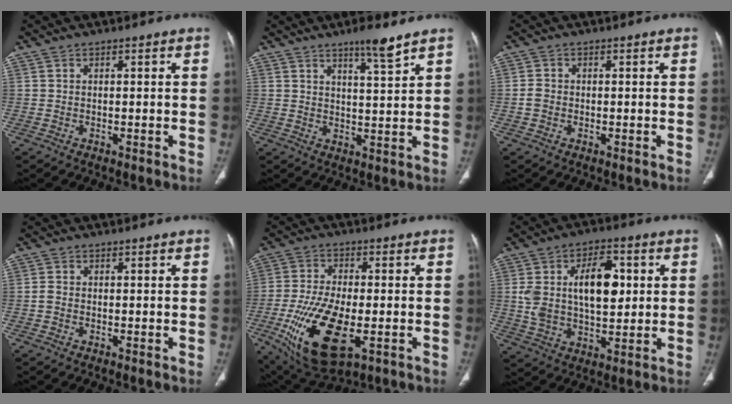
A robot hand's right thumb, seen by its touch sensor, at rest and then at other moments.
{"total": 5.6, "force": [4.1, 0.3, 3.7], "torque": [-0.052, -0.032, 0.067]}
{"total": 1.9, "force": [-0.4, 1.6, 1.0], "torque": [-0.016, 0.006, -0.009]}
{"total": 1.1, "force": [-0.3, 0.8, 0.7], "torque": [-0.015, 0.000, -0.008]}
{"total": 17.6, "force": [-5.4, 8.0, 14.7], "torque": [-0.285, -0.007, -0.081]}
{"total": 15.0, "force": [2.7, 8.2, 12.2], "torque": [-0.192, 0.005, 0.051]}